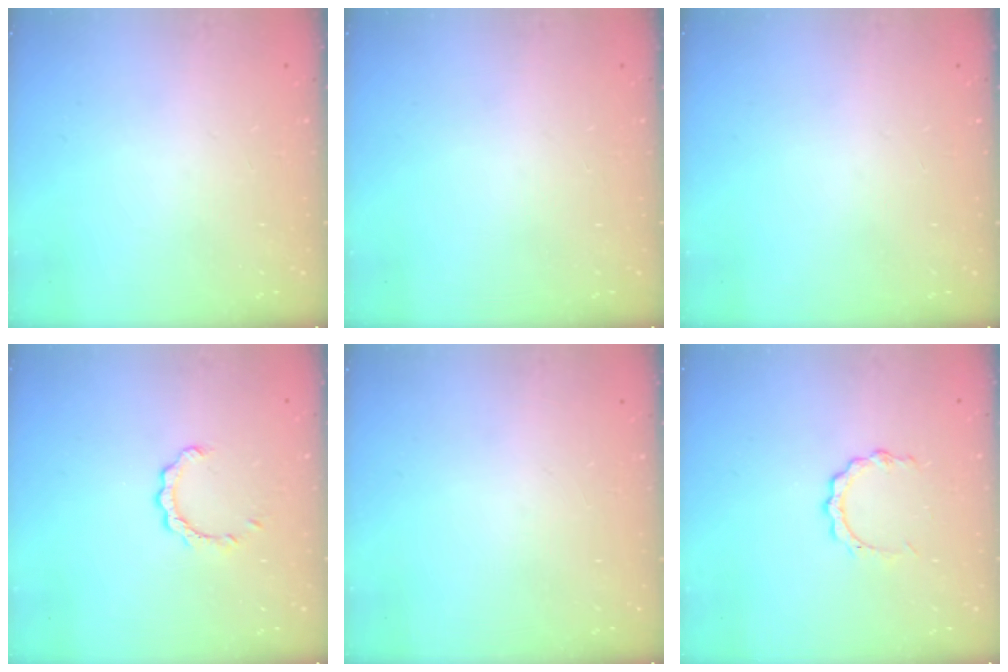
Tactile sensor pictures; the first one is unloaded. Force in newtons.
{"total": 0.0}
{"total": 0.0}
{"total": 2.3, "press": 2.3, "slide": 0.2}
{"total": 0.0}
{"total": 4.2, "press": 4.2, "slide": 0.4}